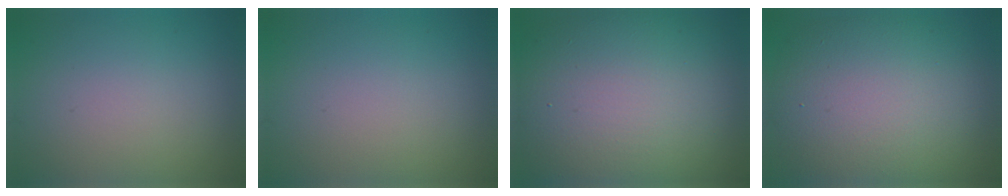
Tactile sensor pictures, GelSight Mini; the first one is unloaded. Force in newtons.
{"total": 0.0}
{"total": 15.0, "press": 15.0, "slide": 0.9}
{"total": 12.4, "press": 12.4, "slide": 0.5}